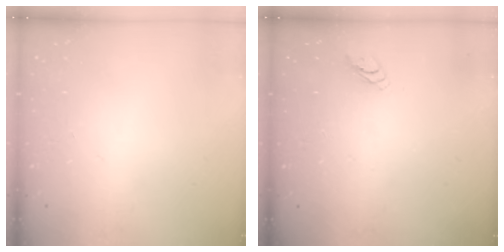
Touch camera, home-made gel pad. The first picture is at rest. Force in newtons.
{"total": 3.1, "press": 3.1, "slide": 0.3}